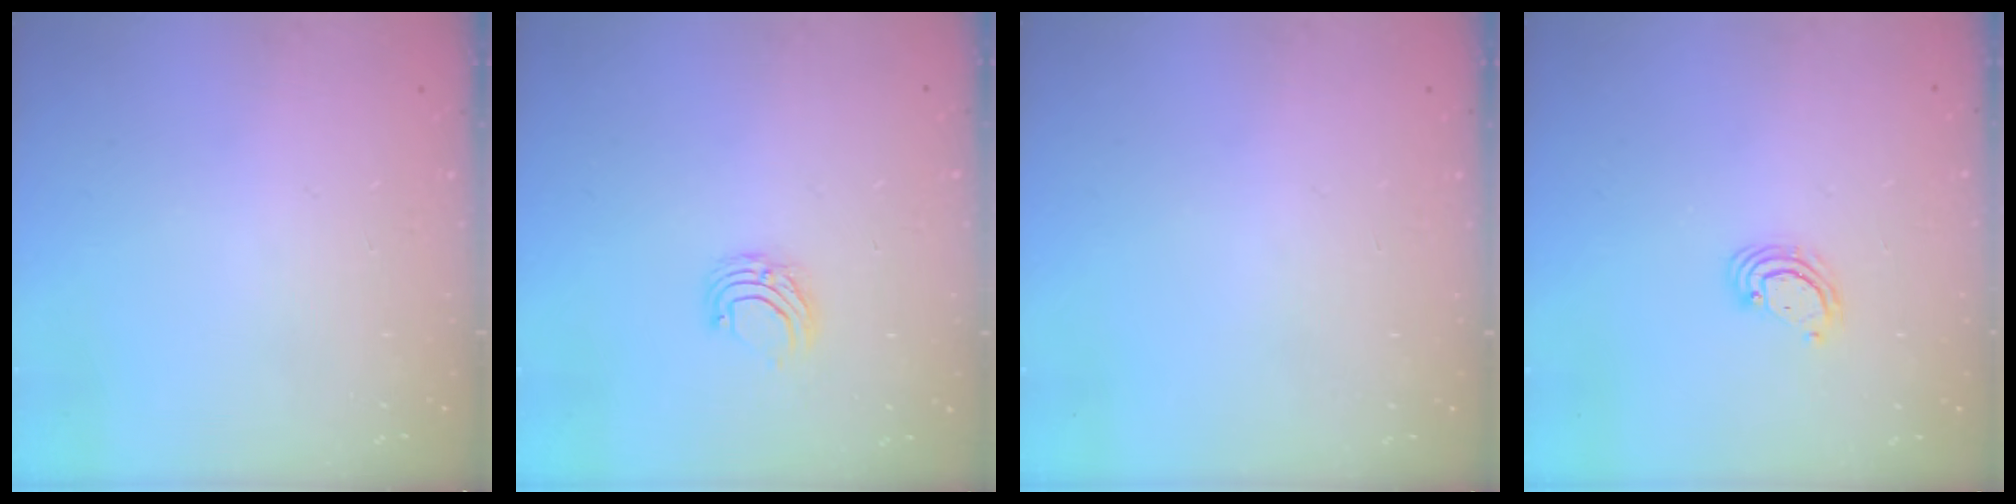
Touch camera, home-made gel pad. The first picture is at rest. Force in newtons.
{"total": 5.6, "press": 5.6, "slide": 0.6}
{"total": 0.0}
{"total": 2.9, "press": 2.9, "slide": 0.3}